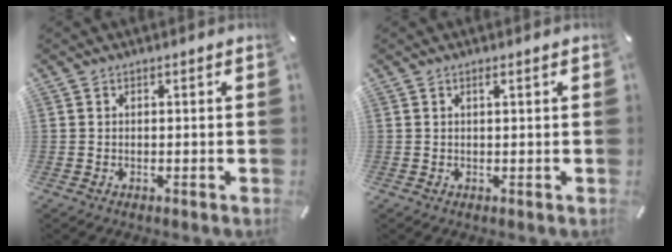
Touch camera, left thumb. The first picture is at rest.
{"total": 1.1, "force": [0.4, 0.1, 1.0], "torque": [-0.020, 0.000, 0.007]}